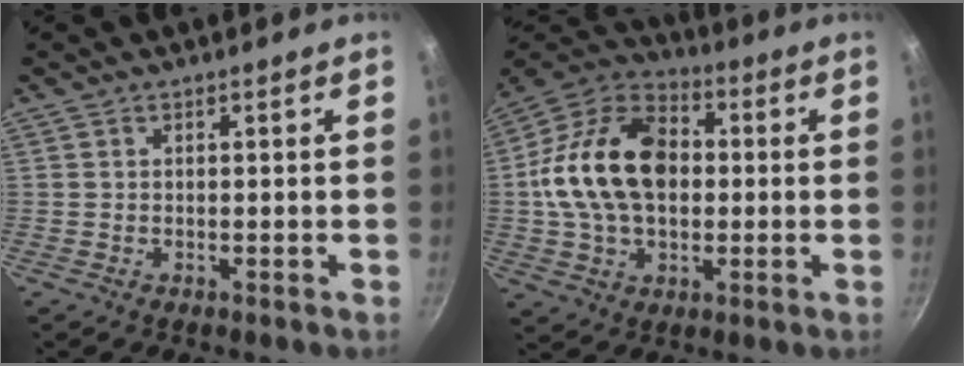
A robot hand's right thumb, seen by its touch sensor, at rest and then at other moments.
{"total": 20.3, "force": [0.8, 14.0, 14.7], "torque": [-0.238, 0.032, 0.002]}